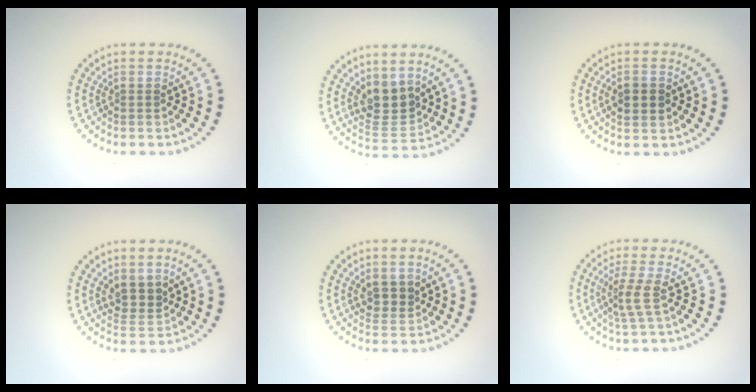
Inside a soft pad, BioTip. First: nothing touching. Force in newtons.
{"total": 3.6, "press": 3.2, "slide": 1.6}
{"total": 2.3, "press": 2.3, "slide": 0.2}
{"total": 2.3, "press": 1.9, "slide": 1.2}
{"total": 2.2, "press": 2.1, "slide": 0.9}
{"total": 2.3, "press": 1.7, "slide": 1.6}